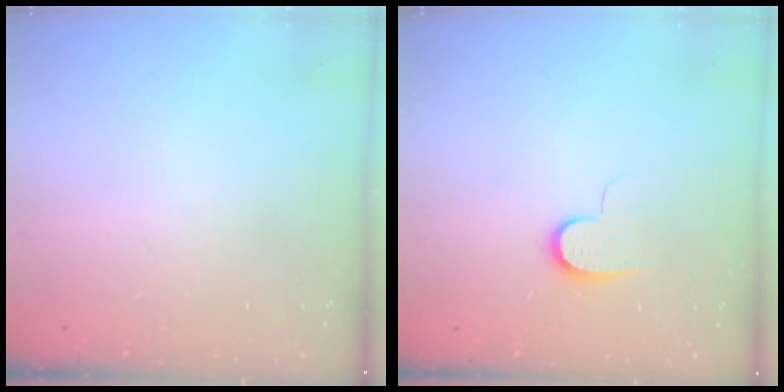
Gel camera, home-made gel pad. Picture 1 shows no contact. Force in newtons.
{"total": 7.1, "press": 7.1, "slide": 0.7}